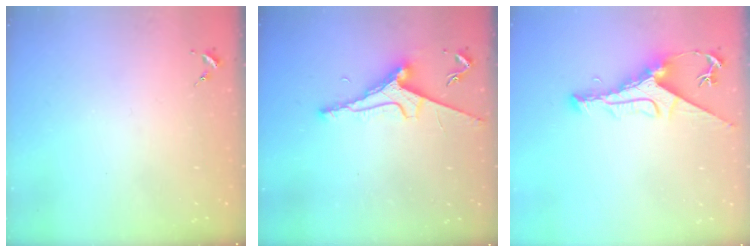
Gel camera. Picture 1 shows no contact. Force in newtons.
{"total": 7.8, "press": 7.7, "slide": 1.0}
{"total": 10.3, "press": 10.2, "slide": 1.1}